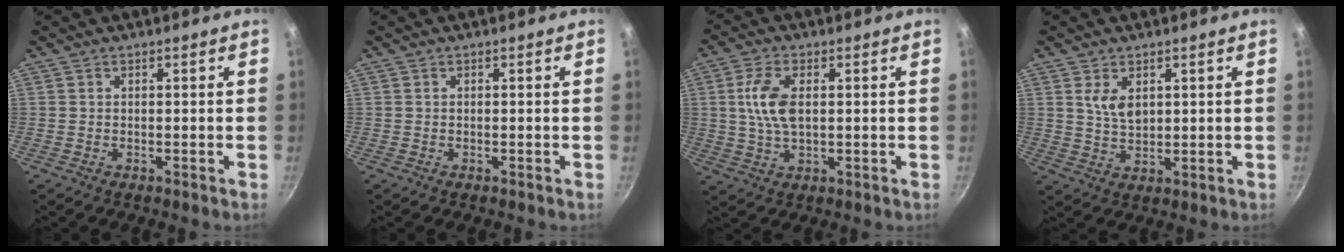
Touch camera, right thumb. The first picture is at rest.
{"total": 0.0}
{"total": 7.9, "force": [1.2, 4.0, 6.7], "torque": [-0.146, -0.001, 0.023]}
{"total": 4.4, "force": [1.8, 2.5, 3.2], "torque": [-0.050, -0.015, 0.041]}